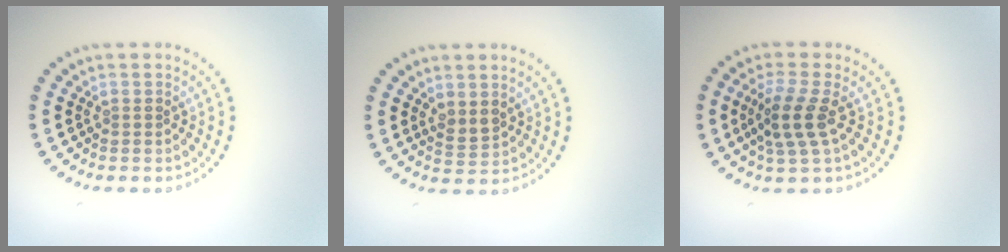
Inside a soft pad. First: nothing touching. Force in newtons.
{"total": 1.4, "press": 1.3, "slide": 0.5}
{"total": 3.4, "press": 2.9, "slide": 1.7}